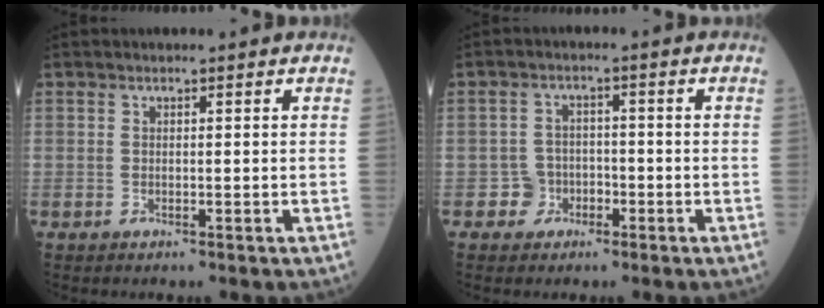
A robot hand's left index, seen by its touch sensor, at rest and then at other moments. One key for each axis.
{"total": 3.3, "fx": -1.7, "fy": 2.8, "fz": 0.0, "tx": 0.005, "ty": 0.013, "tz": -0.033}